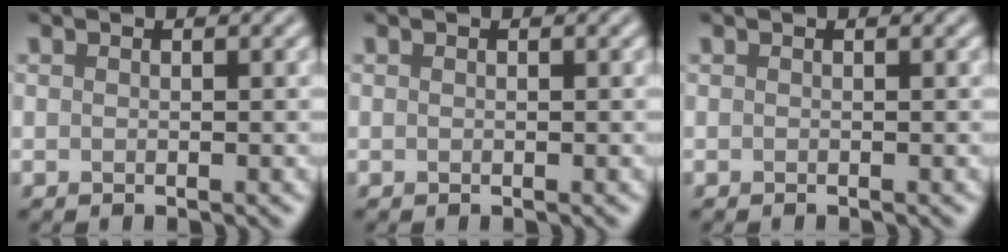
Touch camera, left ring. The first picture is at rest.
{"total": 0.0}
{"total": 0.0}